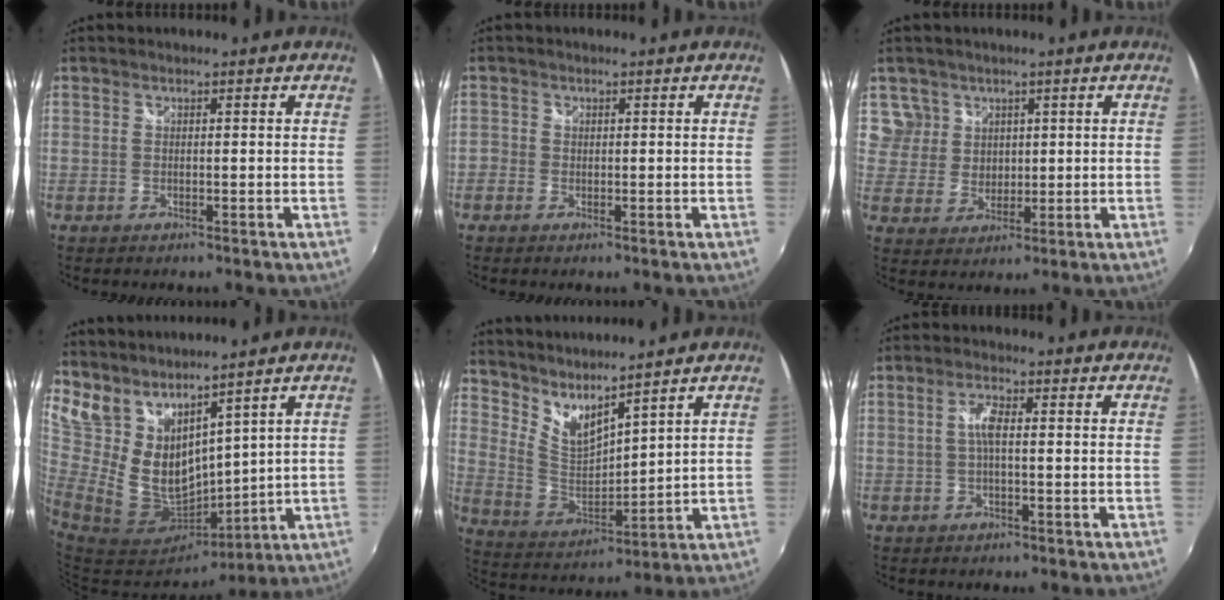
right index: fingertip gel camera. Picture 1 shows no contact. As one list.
[{"total": 1.4, "force": [-0.7, 1.3, 0.2], "torque": [-0.006, -0.001, -0.017]}, {"total": 6.2, "force": [2.7, 5.6, 0.4], "torque": [-0.001, 0.007, 0.052]}, {"total": 13.9, "force": [10.2, 6.2, 7.1], "torque": [-0.139, -0.022, 0.224]}, {"total": 9.0, "force": [7.7, 1.9, 4.3], "torque": [-0.085, -0.015, 0.154]}, {"total": 3.1, "force": [-0.1, 0.8, 3.0], "torque": [-0.060, 0.006, -0.001]}]